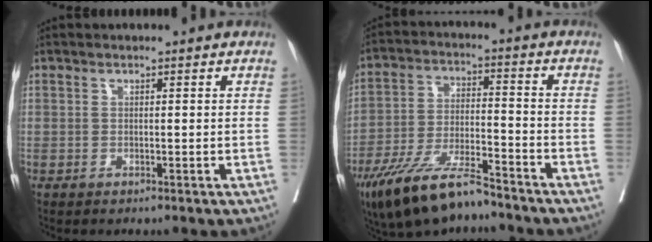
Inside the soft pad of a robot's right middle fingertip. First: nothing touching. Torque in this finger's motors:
{"motor_torque": [1.08, -1.06, 0.23, 0.09]}